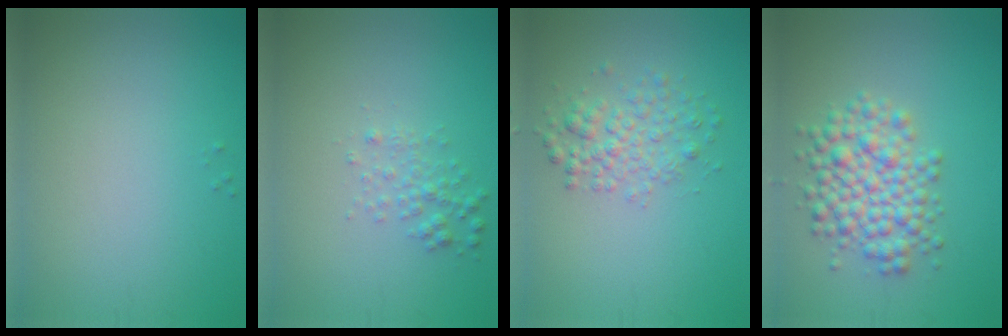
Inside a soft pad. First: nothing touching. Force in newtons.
{"total": 1.5, "press": 1.5, "slide": 0.1}
{"total": 2.8, "press": 2.8, "slide": 0.1}
{"total": 5.1, "press": 5.1, "slide": 0.2}